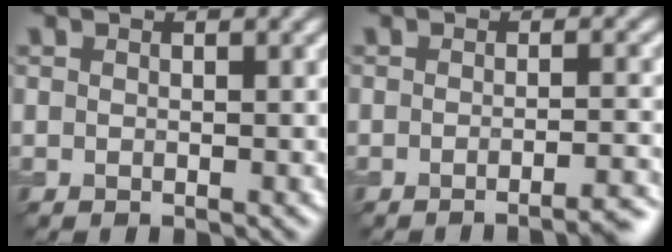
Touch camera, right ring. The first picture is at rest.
{"total": 3.6, "force": [-2.6, 0.7, 2.5], "torque": [-0.023, 0.011, -0.037]}